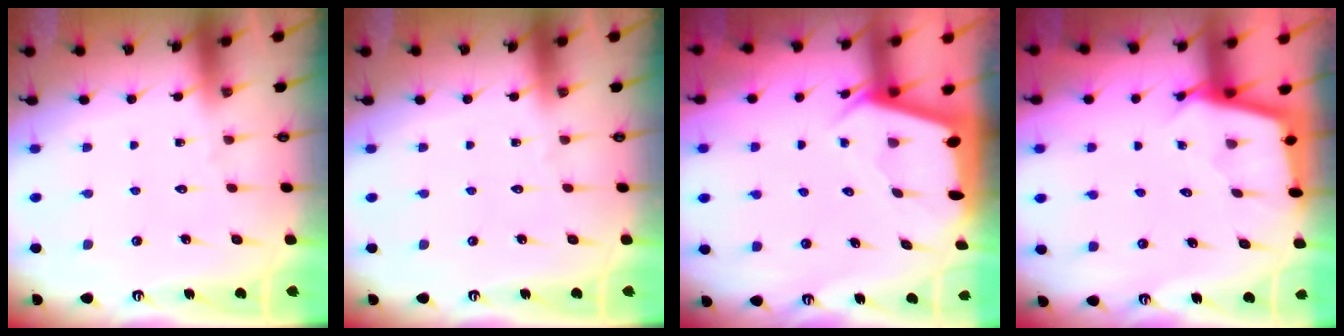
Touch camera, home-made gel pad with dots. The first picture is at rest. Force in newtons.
{"total": 0.0}
{"total": 2.9, "press": 2.9, "slide": 0.2}
{"total": 2.6, "press": 2.6, "slide": 0.2}